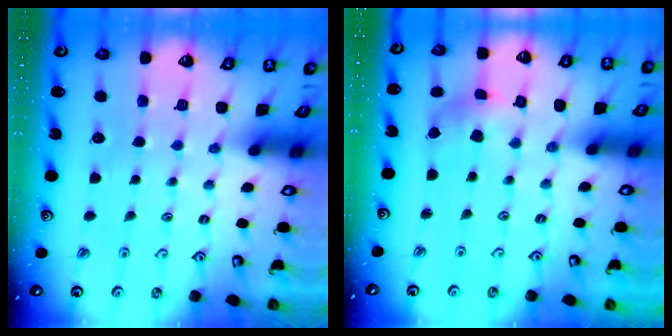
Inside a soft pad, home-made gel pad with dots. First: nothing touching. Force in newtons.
{"total": 1.8, "press": 1.8, "slide": 0.2}